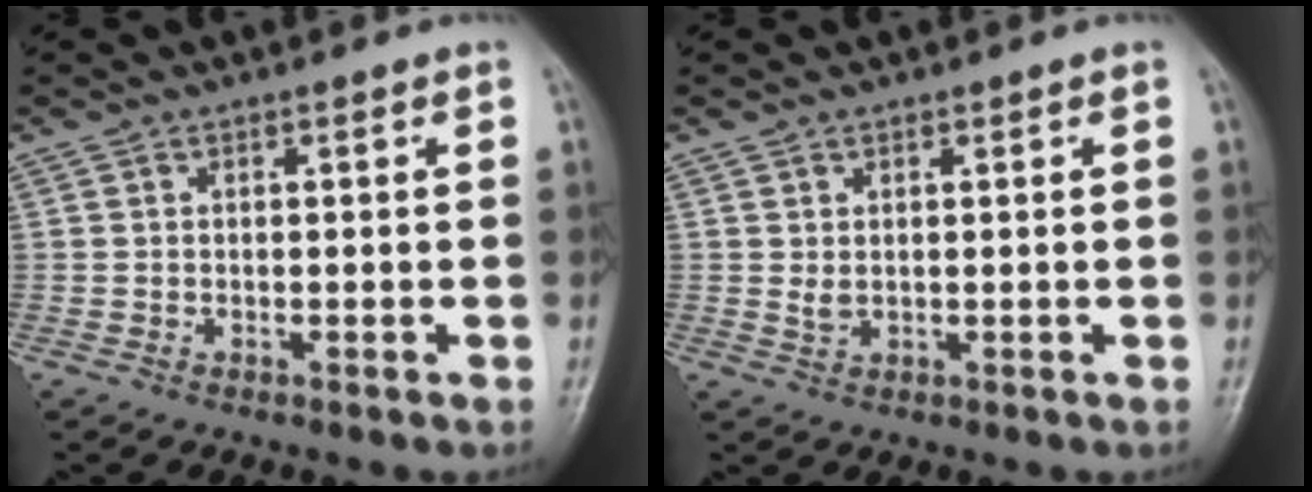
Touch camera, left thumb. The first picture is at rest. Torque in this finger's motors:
{"motor_torque": [0.70, 0.26, 0.31, 0.01, 0.02]}